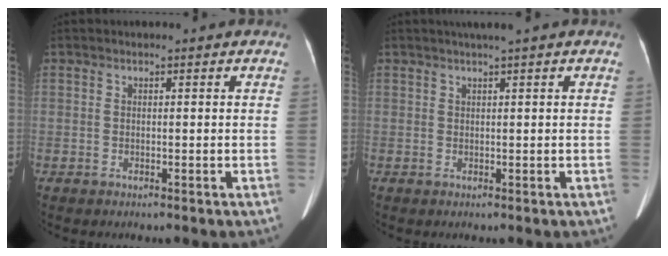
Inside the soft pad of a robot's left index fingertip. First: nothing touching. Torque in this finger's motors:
{"motor_torque": [0.13, -0.12, 0.05, 0.02]}